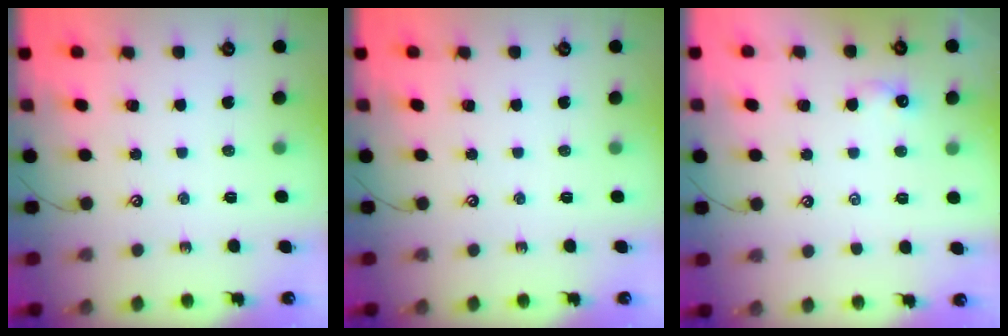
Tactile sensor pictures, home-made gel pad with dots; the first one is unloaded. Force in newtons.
{"total": 0.0}
{"total": 1.6, "press": 1.5, "slide": 0.4}